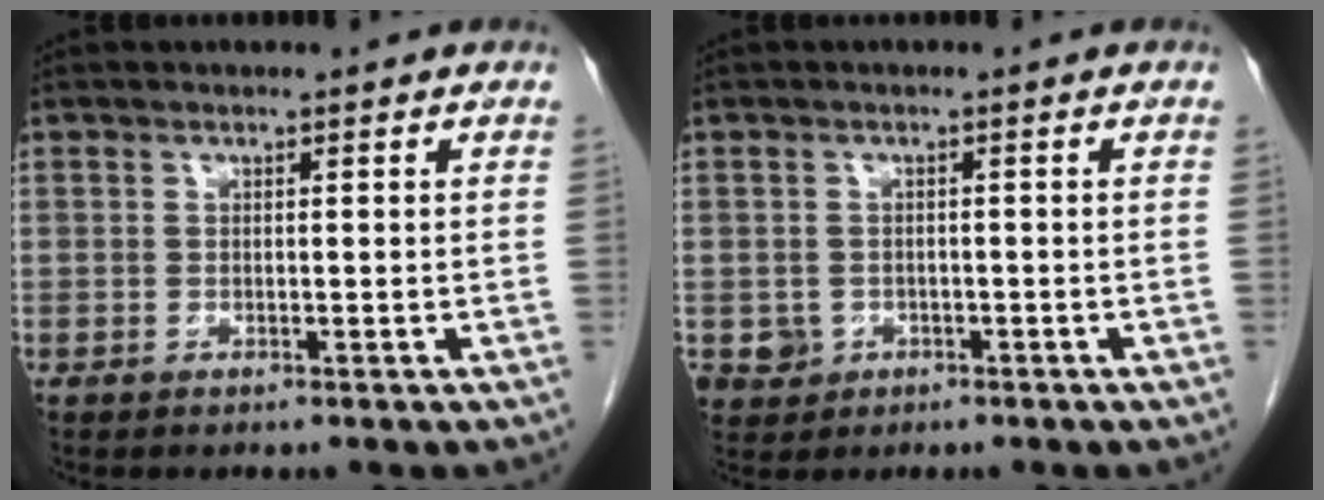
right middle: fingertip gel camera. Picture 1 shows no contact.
{"total": 3.4, "force": [-1.2, 3.2, 0.4], "torque": [-0.008, 0.005, -0.015]}